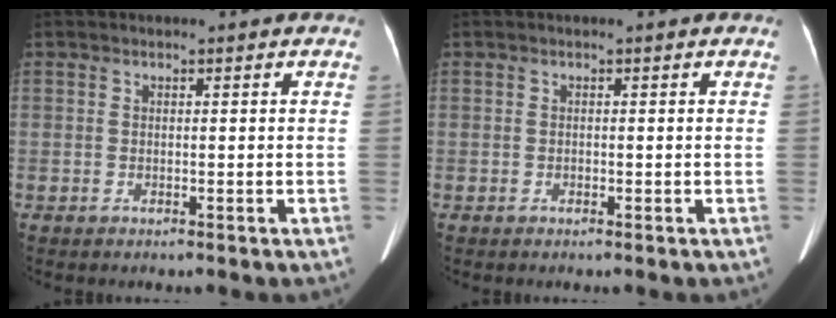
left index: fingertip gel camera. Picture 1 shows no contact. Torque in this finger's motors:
{"motor_torque": [0.00, -0.01, 0.00, -0.01]}